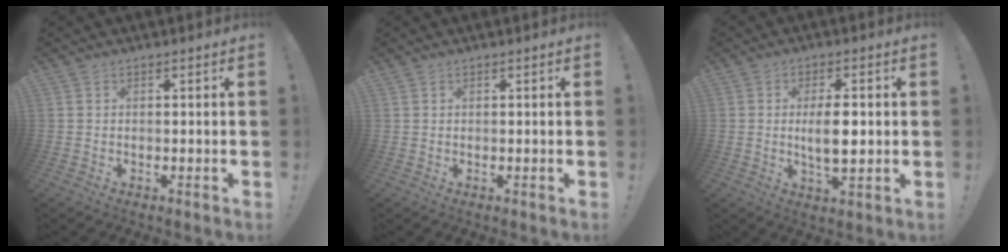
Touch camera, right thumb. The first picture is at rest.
{"total": 0.0}
{"total": 8.1, "force": [0.3, 2.9, 7.6], "torque": [-0.131, -0.010, -0.004]}